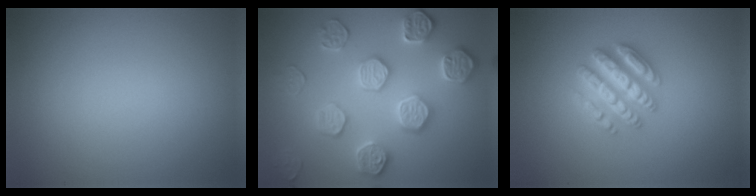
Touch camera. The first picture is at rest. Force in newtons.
{"total": 4.7, "press": 4.7, "slide": 0.6}
{"total": 4.7, "press": 4.6, "slide": 0.8}